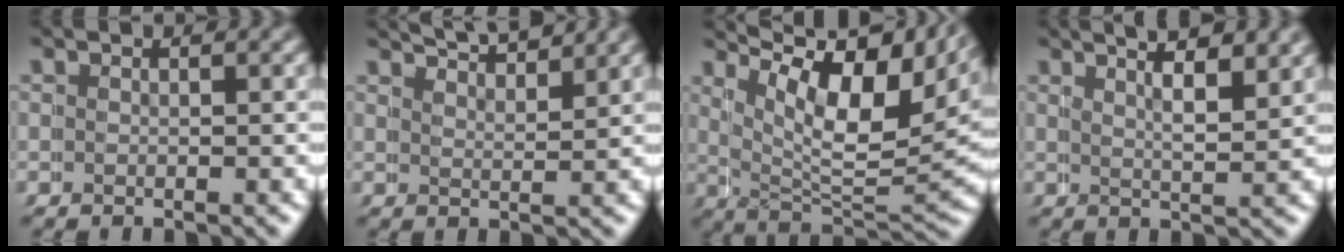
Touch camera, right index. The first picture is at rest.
{"total": 5.2, "force": [4.9, 0.7, 1.4], "torque": [-0.028, 0.004, 0.077]}
{"total": 15.4, "force": [8.5, 7.0, 10.7], "torque": [-0.165, 0.028, 0.112]}
{"total": 4.7, "force": [3.5, 1.3, 3.0], "torque": [-0.040, 0.009, 0.047]}